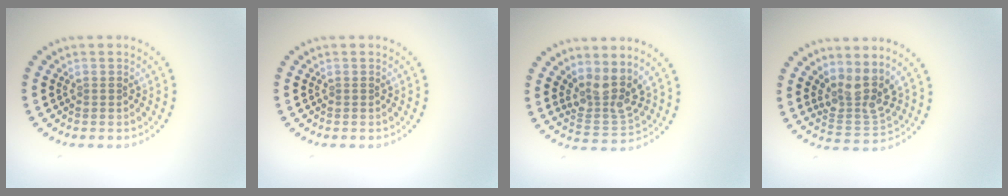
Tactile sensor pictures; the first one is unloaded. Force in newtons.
{"total": 0.0}
{"total": 3.7, "press": 2.8, "slide": 2.4}
{"total": 3.7, "press": 2.7, "slide": 2.5}